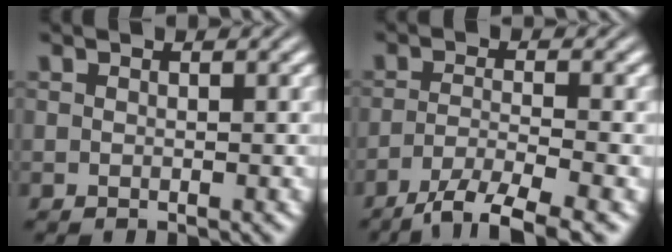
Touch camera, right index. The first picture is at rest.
{"total": 6.2, "force": [-4.7, 1.1, 4.0], "torque": [-0.056, -0.020, -0.062]}